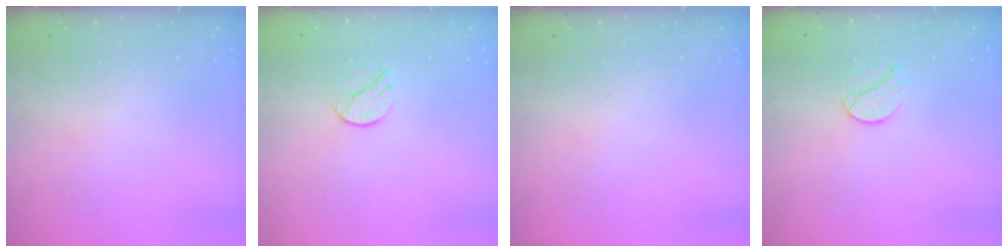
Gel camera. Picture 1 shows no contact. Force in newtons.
{"total": 8.0, "press": 8.0, "slide": 0.7}
{"total": 0.0}
{"total": 7.7, "press": 7.7, "slide": 0.7}